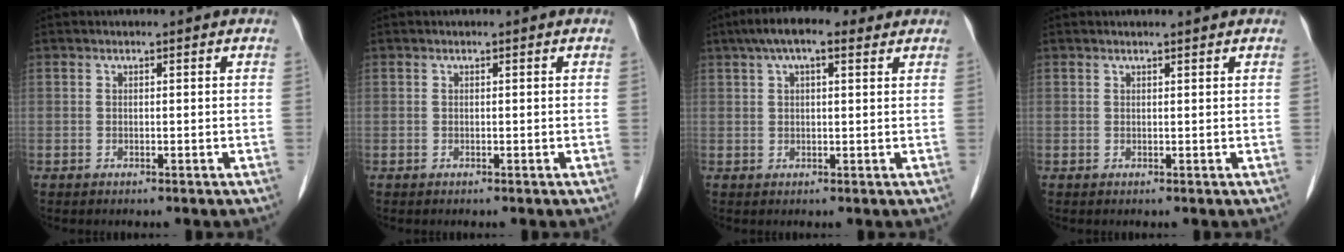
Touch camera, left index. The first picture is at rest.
{"total": 0.0}
{"total": 7.3, "force": [4.7, 2.4, 5.0], "torque": [-0.094, 0.035, 0.073]}
{"total": 1.2, "force": [1.0, 0.1, 0.5], "torque": [-0.009, 0.009, 0.016]}